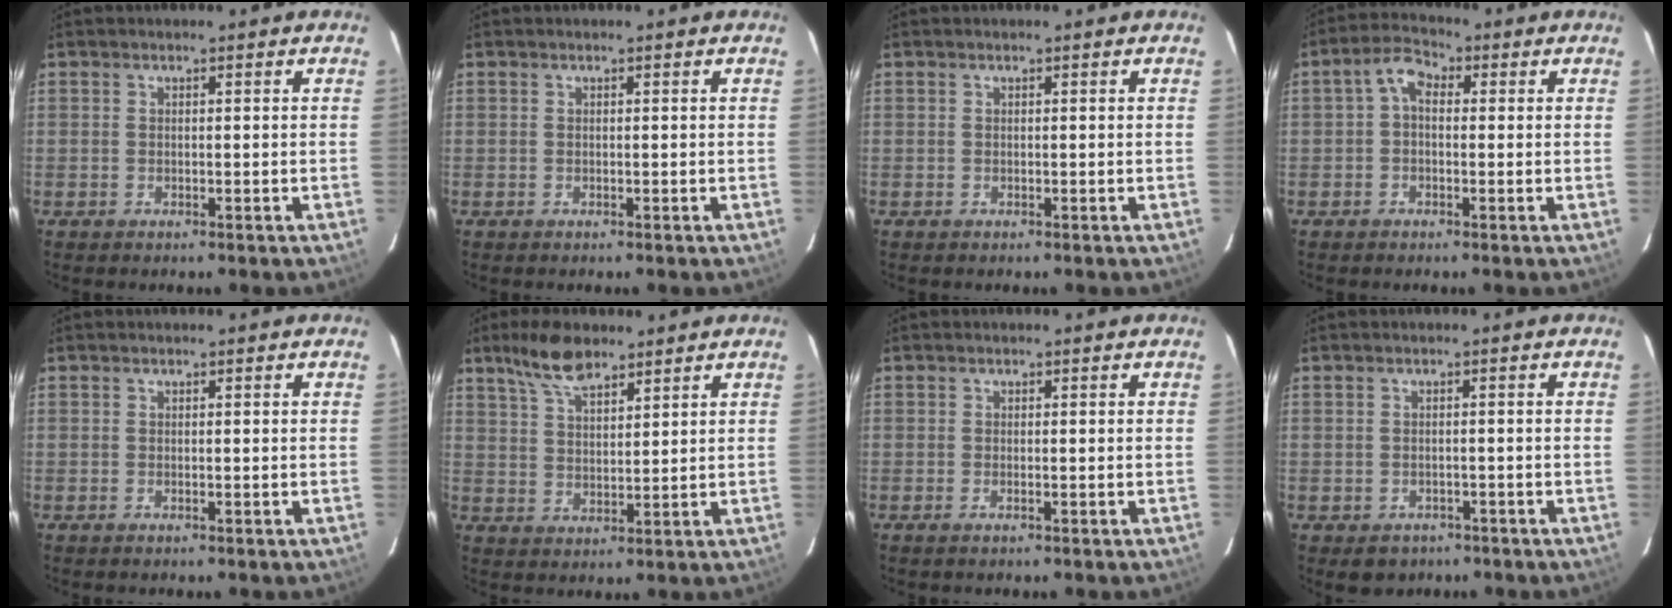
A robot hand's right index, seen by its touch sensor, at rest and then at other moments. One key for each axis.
{"total": 0.0}
{"total": 0.0}
{"total": 3.8, "fx": 0.1, "fy": 2.7, "fz": 2.6, "tx": -0.051, "ty": 0.018, "tz": -0.002}
{"total": 0.0}
{"total": 8.1, "fx": 6.0, "fy": 2.9, "fz": 4.6, "tx": -0.087, "ty": 0.016, "tz": 0.115}
{"total": 0.8, "fx": -0.4, "fy": -0.2, "fz": 0.6, "tx": -0.012, "ty": 0.000, "tz": -0.008}
{"total": 4.1, "fx": -2.8, "fy": 2.8, "fz": 1.3, "tx": -0.029, "ty": -0.005, "tz": -0.027}